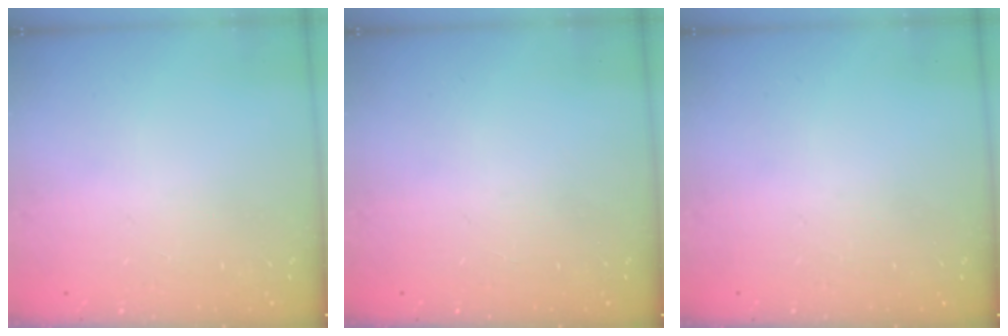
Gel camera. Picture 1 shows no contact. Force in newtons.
{"total": 0.0}
{"total": 0.0}